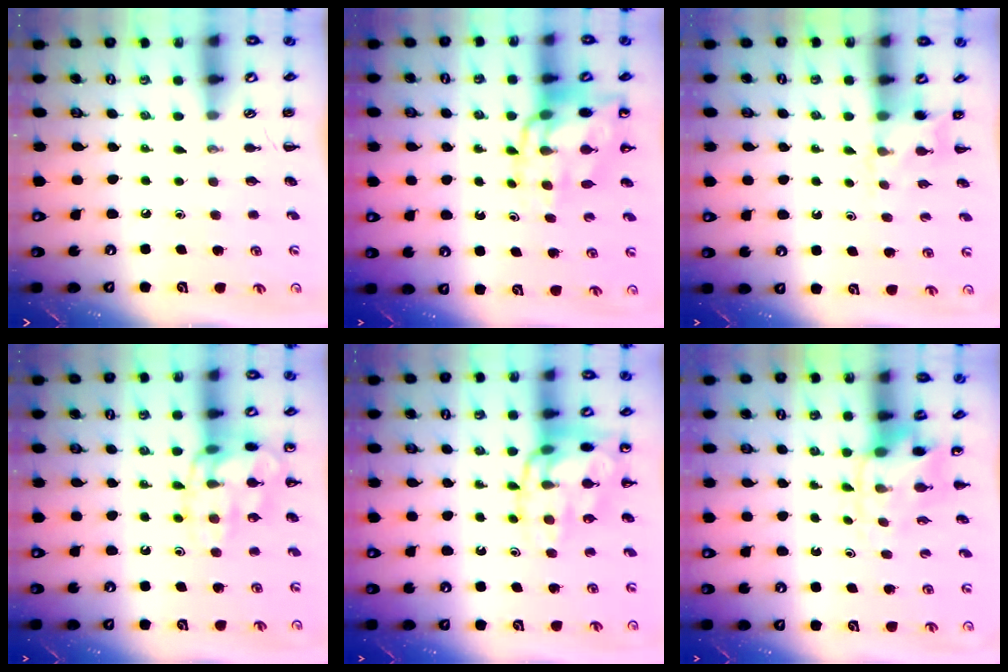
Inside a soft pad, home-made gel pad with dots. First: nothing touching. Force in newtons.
{"total": 13.6, "press": 13.3, "slide": 3.0}
{"total": 4.5, "press": 4.4, "slide": 1.1}
{"total": 14.5, "press": 14.5, "slide": 0.5}
{"total": 15.5, "press": 15.3, "slide": 1.9}
{"total": 4.6, "press": 4.6, "slide": 0.5}